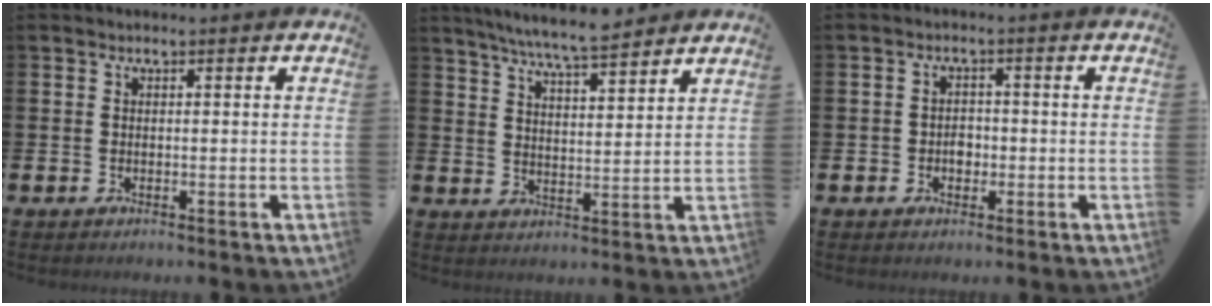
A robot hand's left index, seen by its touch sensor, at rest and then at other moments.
{"total": 7.1, "force": [6.8, 0.0, 2.1], "torque": [-0.060, -0.033, 0.121]}
{"total": 2.1, "force": [-0.5, 1.7, 1.0], "torque": [-0.012, 0.003, -0.015]}